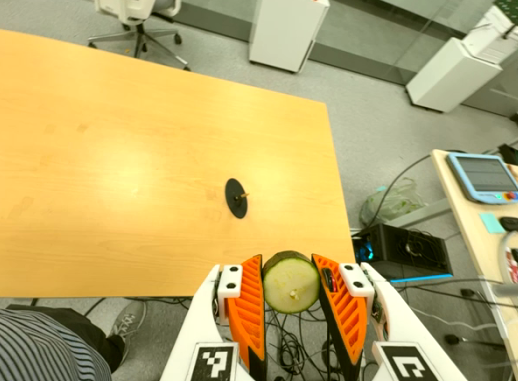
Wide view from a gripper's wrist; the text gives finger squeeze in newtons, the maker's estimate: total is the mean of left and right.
{"total": 10.1, "left": 9.7, "right": 10.6}